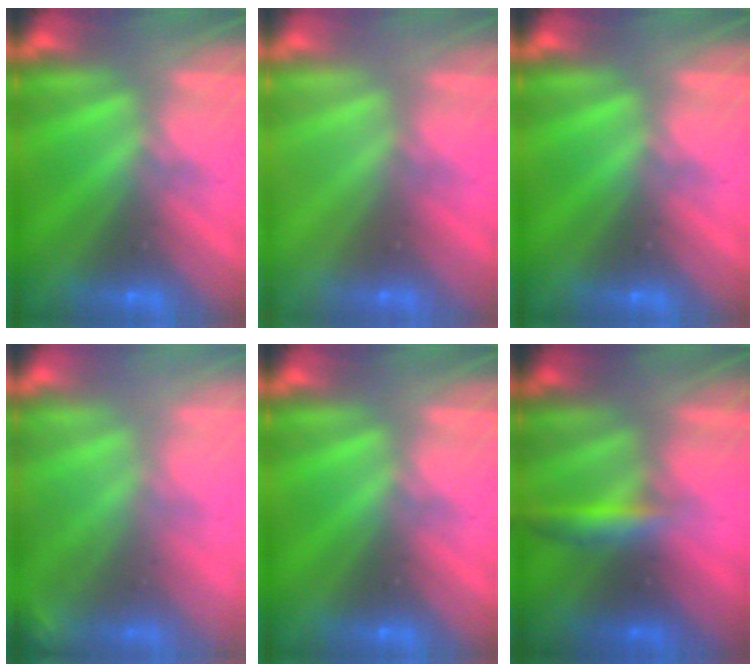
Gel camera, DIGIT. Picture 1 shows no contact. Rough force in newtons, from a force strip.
{"total": 2.9}
{"total": 0.0}
{"total": 1.8}
{"total": 0.0}
{"total": 2.7}